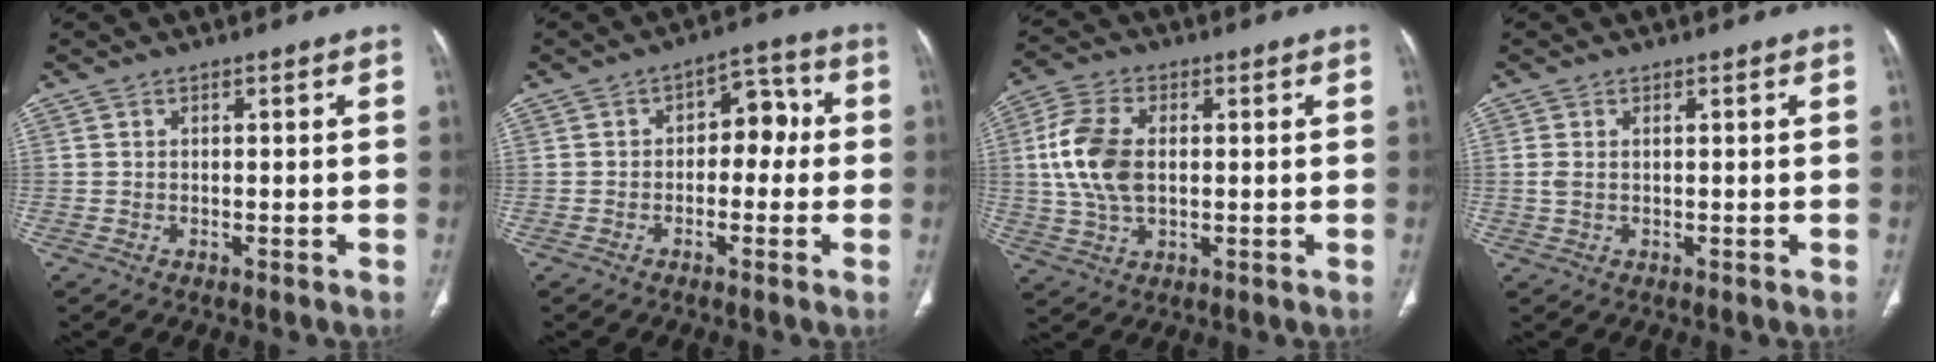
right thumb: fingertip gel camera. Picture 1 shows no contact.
{"total": 6.8, "force": [-0.4, 4.5, 5.0], "torque": [-0.029, 0.037, -0.018]}
{"total": 11.2, "force": [0.9, 6.7, 8.9], "torque": [-0.193, 0.008, 0.019]}
{"total": 1.8, "force": [0.2, 0.9, 1.5], "torque": [-0.050, 0.005, 0.003]}